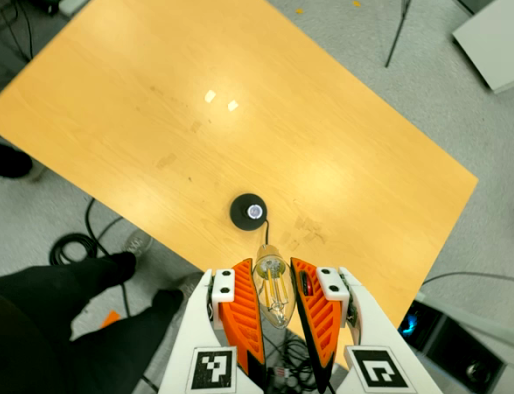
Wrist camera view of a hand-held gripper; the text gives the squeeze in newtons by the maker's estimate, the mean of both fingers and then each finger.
{"total": 15.8, "left": 17.5, "right": 14.1}